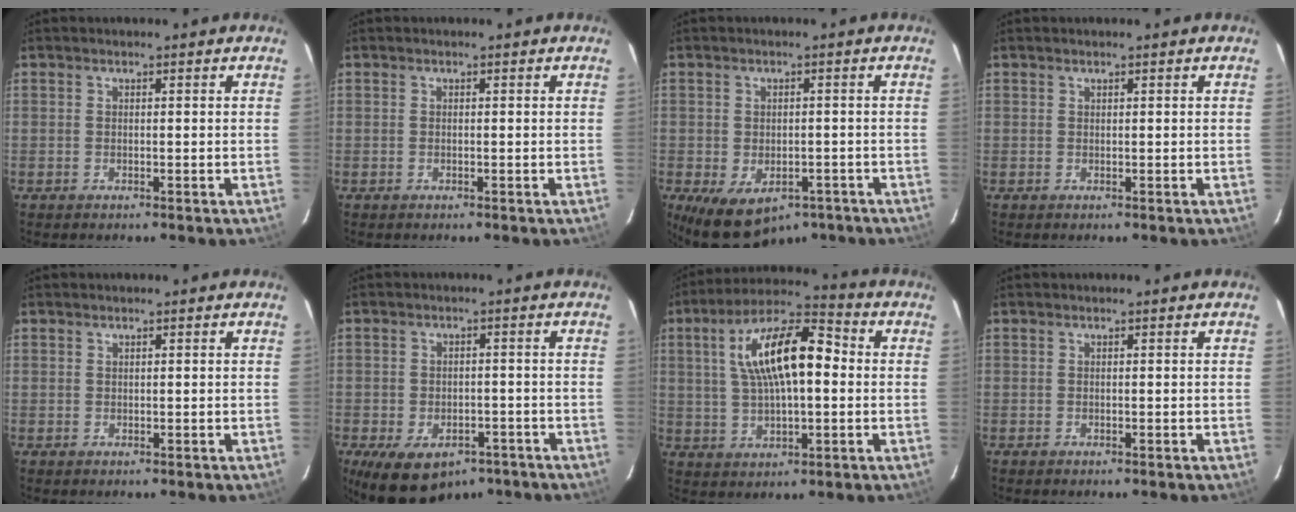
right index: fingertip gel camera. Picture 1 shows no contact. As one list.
[{"total": 0.0}, {"total": 11.1, "force": [-6.4, 7.0, 5.8], "torque": [-0.115, -0.014, -0.074]}, {"total": 0.0}, {"total": 0.6, "force": [0.3, 0.5, -0.1], "torque": [0.004, 0.003, 0.004]}, {"total": 13.1, "force": [-8.0, 7.9, 6.7], "torque": [-0.142, -0.009, -0.104]}, {"total": 15.6, "force": [2.4, 6.1, 14.1], "torque": [-0.256, 0.027, 0.039]}, {"total": 0.0}]